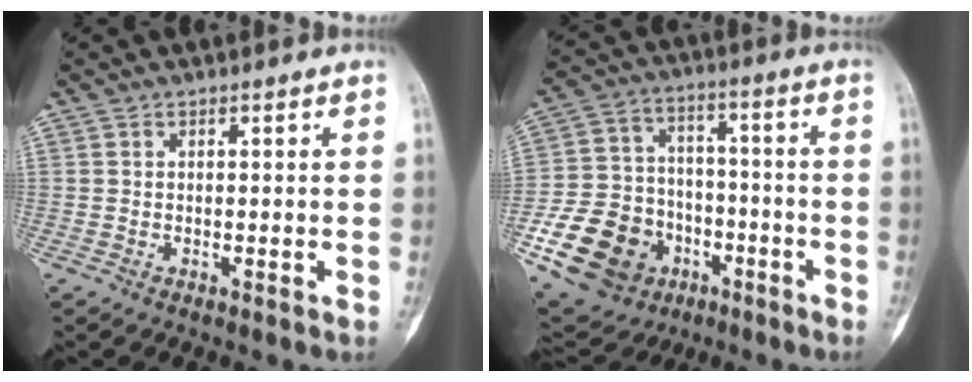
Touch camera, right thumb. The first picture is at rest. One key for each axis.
{"total": 20.6, "fx": -8.4, "fy": 16.2, "fz": 9.5, "tx": -0.174, "ty": 0.067, "tz": -0.131}